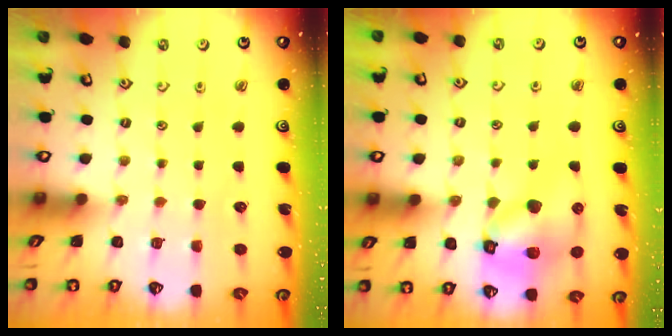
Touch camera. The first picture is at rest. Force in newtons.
{"total": 12.9, "press": 12.7, "slide": 1.8}